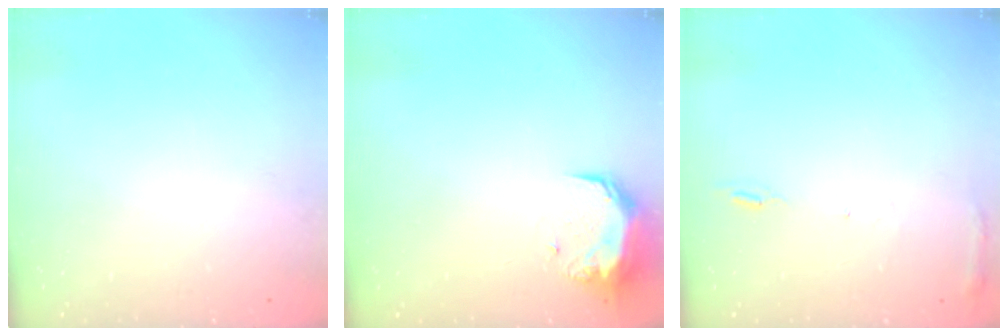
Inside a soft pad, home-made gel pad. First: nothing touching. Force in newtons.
{"total": 9.3, "press": 9.3, "slide": 0.7}
{"total": 5.7, "press": 5.7, "slide": 0.6}